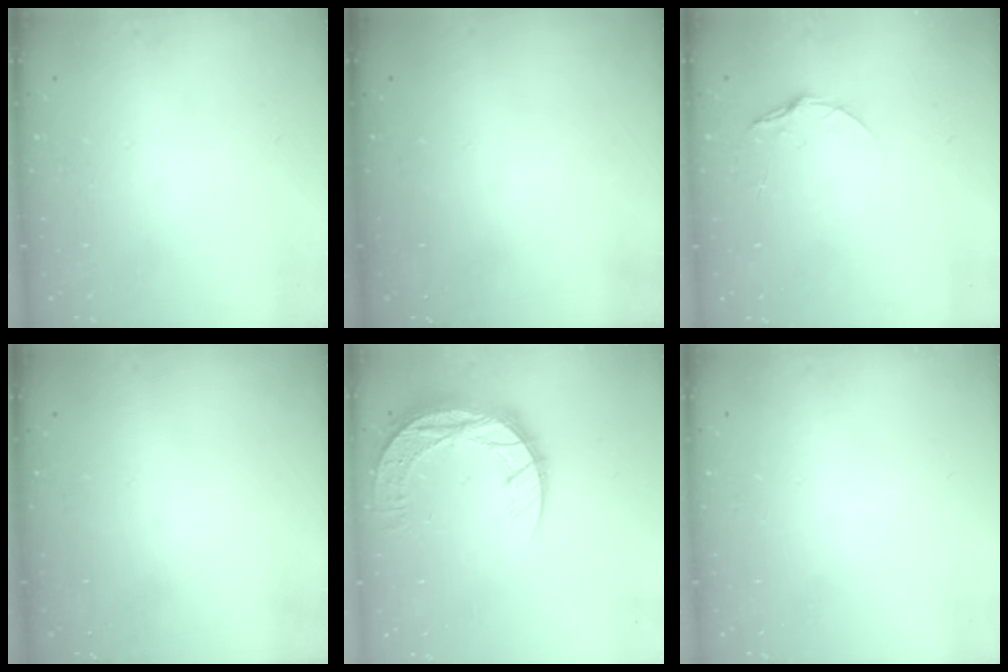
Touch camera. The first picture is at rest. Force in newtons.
{"total": 0.0}
{"total": 5.8, "press": 5.8, "slide": 0.5}
{"total": 0.0}
{"total": 12.2, "press": 12.2, "slide": 0.9}
{"total": 0.0}